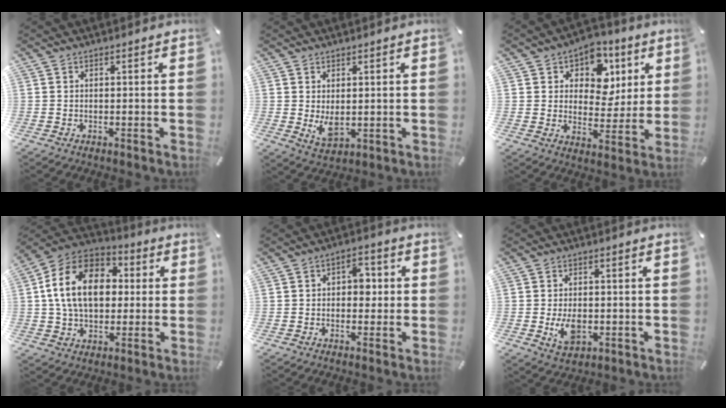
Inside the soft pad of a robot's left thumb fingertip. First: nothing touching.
{"total": 4.7, "force": [0.6, 2.8, 3.8], "torque": [-0.081, -0.007, 0.009]}
{"total": 10.6, "force": [4.2, 8.4, 4.8], "torque": [-0.072, -0.024, 0.073]}
{"total": 17.2, "force": [1.8, 12.8, 11.3], "torque": [-0.233, 0.012, 0.028]}
{"total": 5.0, "force": [-0.1, 3.6, 3.4], "torque": [-0.035, 0.001, -0.014]}
{"total": 6.2, "force": [-1.1, 4.0, 4.6], "torque": [-0.096, -0.005, -0.020]}